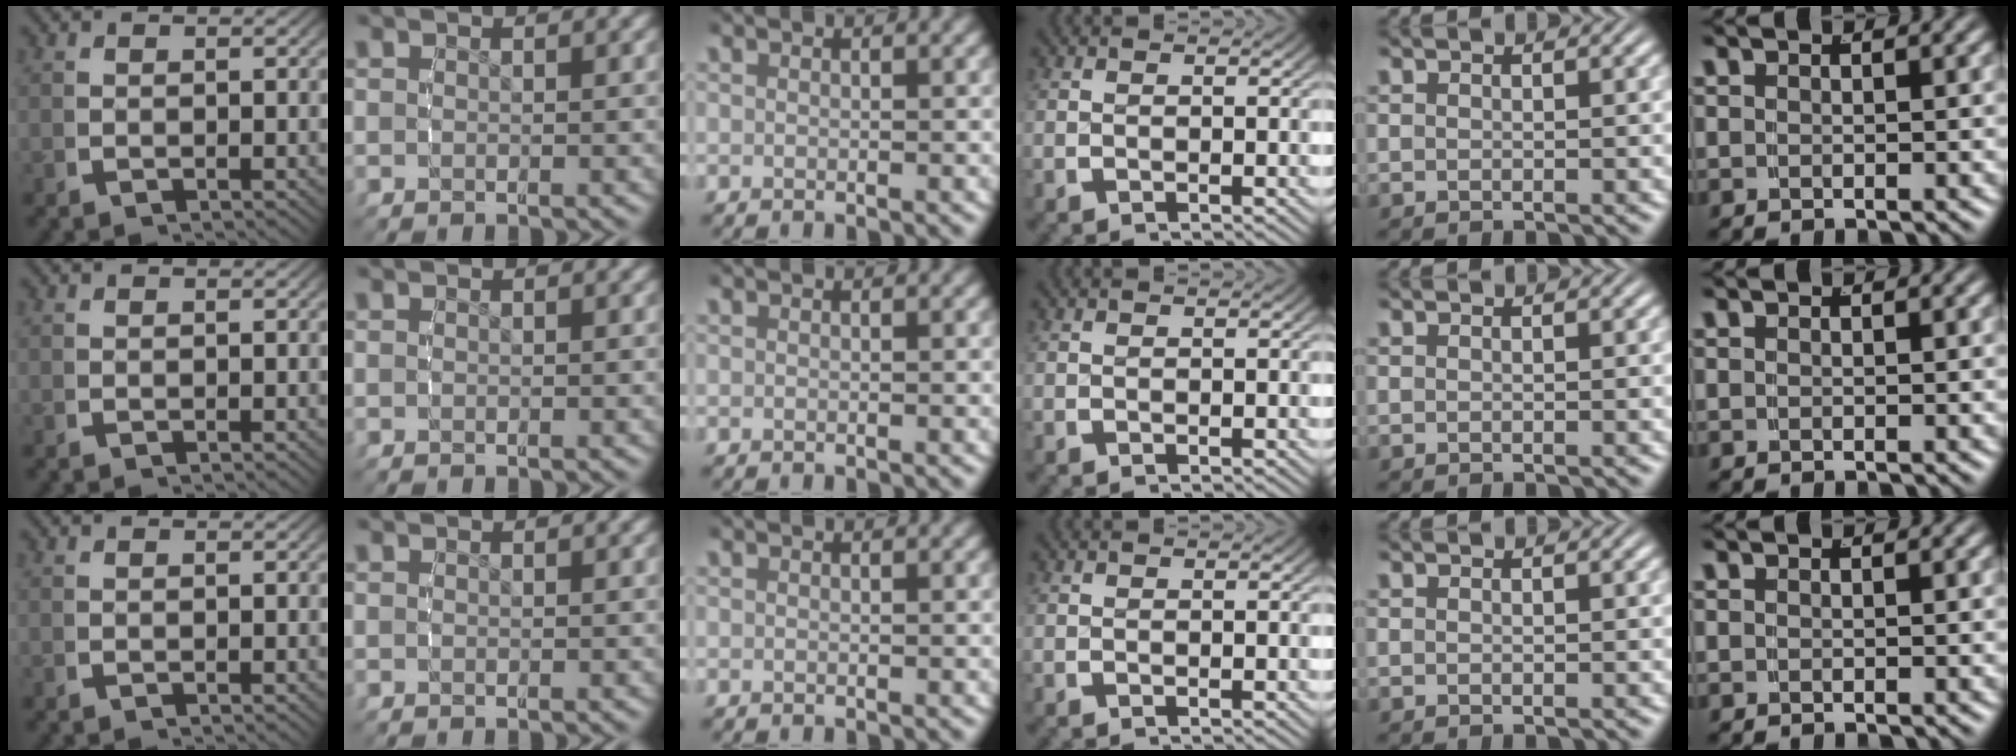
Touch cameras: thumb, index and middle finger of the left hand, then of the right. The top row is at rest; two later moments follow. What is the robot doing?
{"motion": "reach", "object": "shorts"}